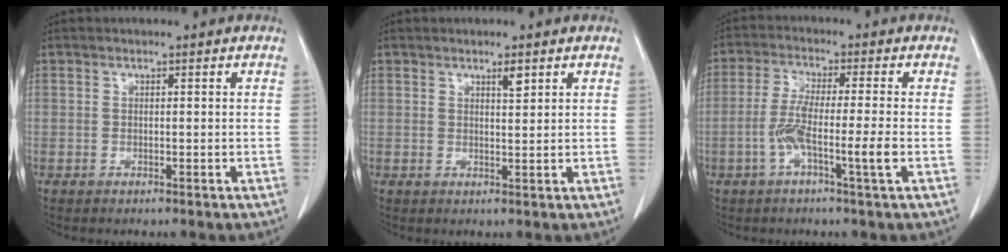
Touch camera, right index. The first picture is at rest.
{"total": 1.6, "force": [1.1, 0.2, 1.2], "torque": [-0.023, -0.004, 0.019]}
{"total": 7.1, "force": [-2.2, -0.4, 6.7], "torque": [-0.130, -0.004, -0.044]}